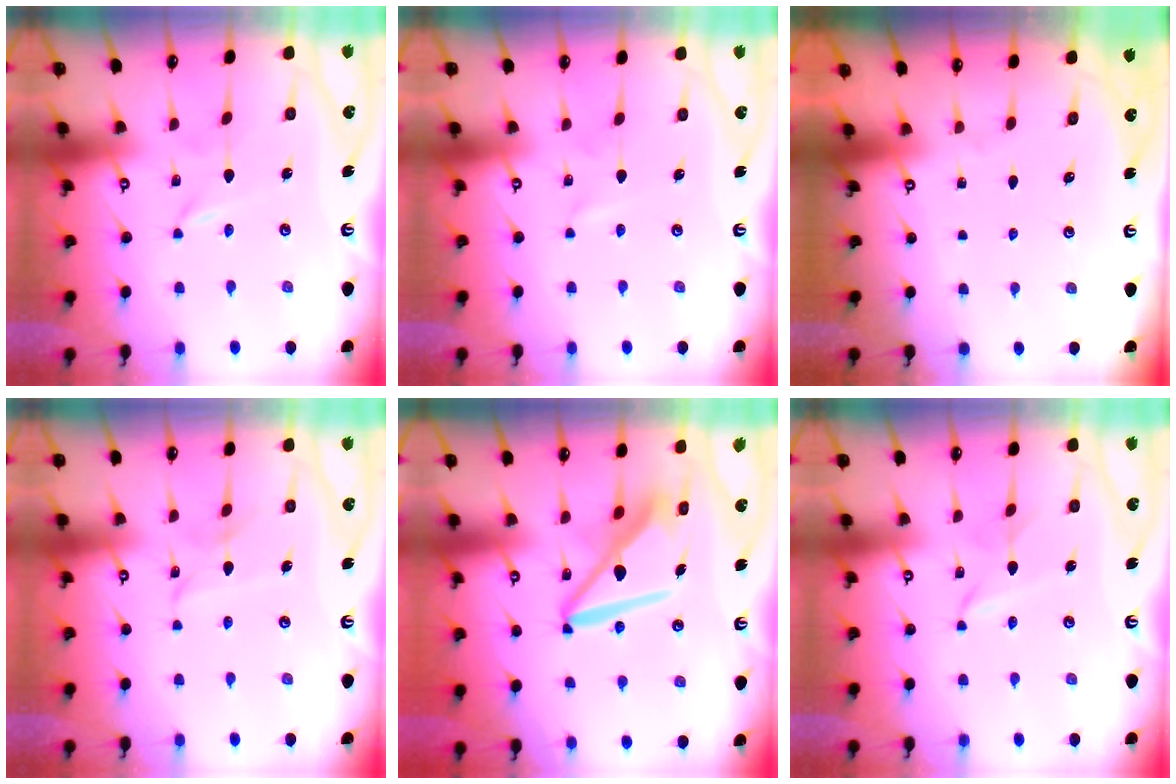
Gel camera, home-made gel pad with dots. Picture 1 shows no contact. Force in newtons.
{"total": 0.0}
{"total": 0.0}
{"total": 5.8, "press": 5.7, "slide": 0.5}
{"total": 12.4, "press": 12.4, "slide": 1.4}
{"total": 3.2, "press": 3.2, "slide": 0.3}